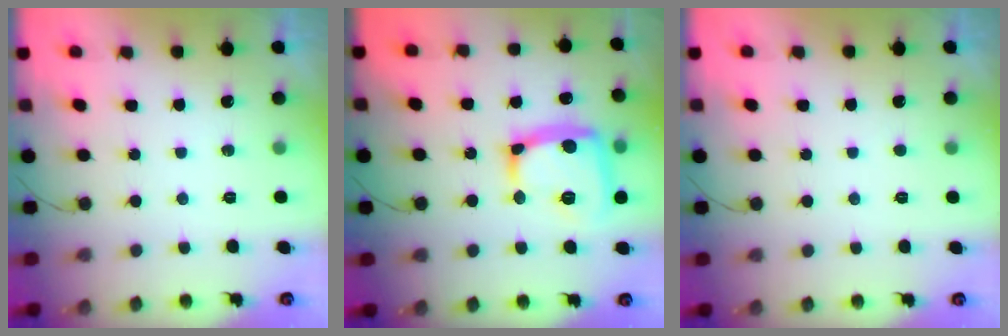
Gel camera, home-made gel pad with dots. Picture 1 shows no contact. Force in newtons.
{"total": 17.1, "press": 17.1, "slide": 1.2}
{"total": 1.7, "press": 1.6, "slide": 0.2}